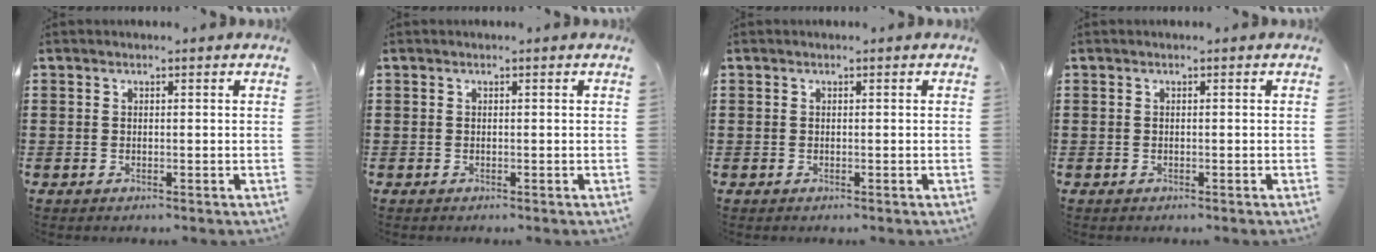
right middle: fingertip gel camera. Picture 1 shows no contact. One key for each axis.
{"total": 0.0}
{"total": 0.0}
{"total": 0.0}